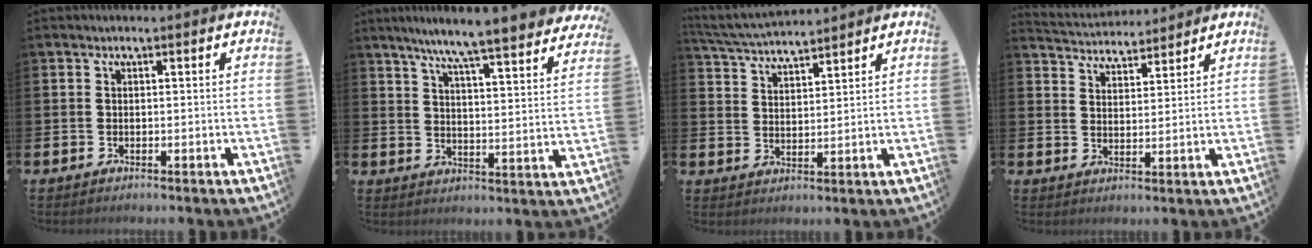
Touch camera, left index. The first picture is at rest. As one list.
[{"total": 7.4, "force": [6.8, -0.2, 3.0], "torque": [-0.078, -0.052, 0.113]}, {"total": 4.8, "force": [4.8, 0.4, 0.7], "torque": [-0.031, -0.026, 0.084]}, {"total": 4.2, "force": [4.2, 0.7, -0.3], "torque": [-0.011, -0.027, 0.074]}]